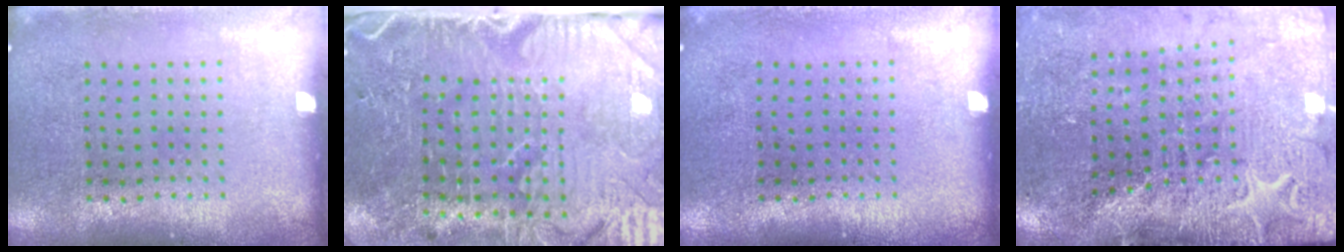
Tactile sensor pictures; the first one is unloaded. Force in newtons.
{"total": 5.2, "press": 4.3, "slide": 2.9}
{"total": 0.0}
{"total": 3.4, "press": 3.3, "slide": 0.6}